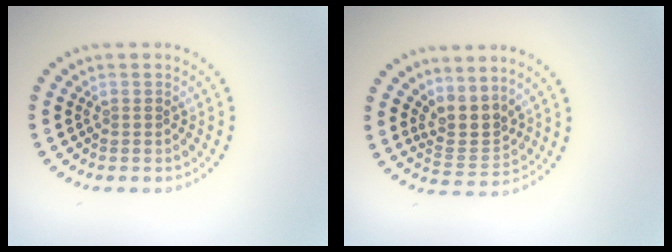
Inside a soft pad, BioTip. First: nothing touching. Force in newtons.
{"total": 2.9, "press": 2.1, "slide": 2.1}